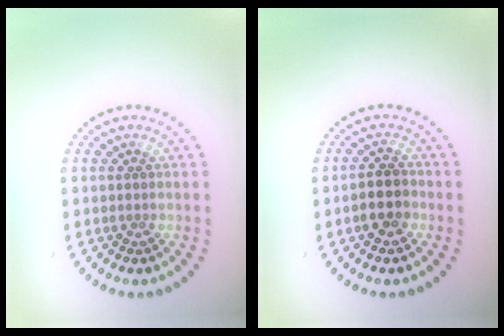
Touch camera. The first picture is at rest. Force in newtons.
{"total": 2.5, "press": 2.4, "slide": 0.8}